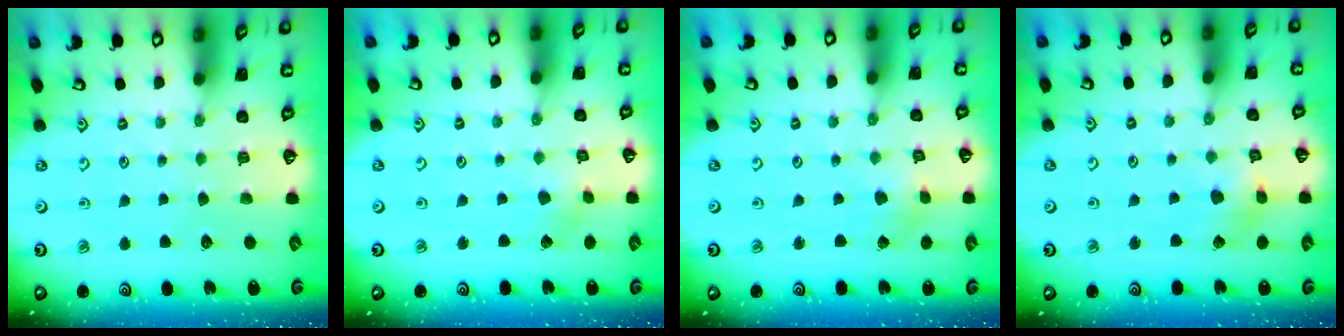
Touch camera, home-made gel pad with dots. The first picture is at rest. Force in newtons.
{"total": 2.9, "press": 2.9, "slide": 0.2}
{"total": 1.4, "press": 1.3, "slide": 0.3}
{"total": 4.1, "press": 4.1, "slide": 0.6}